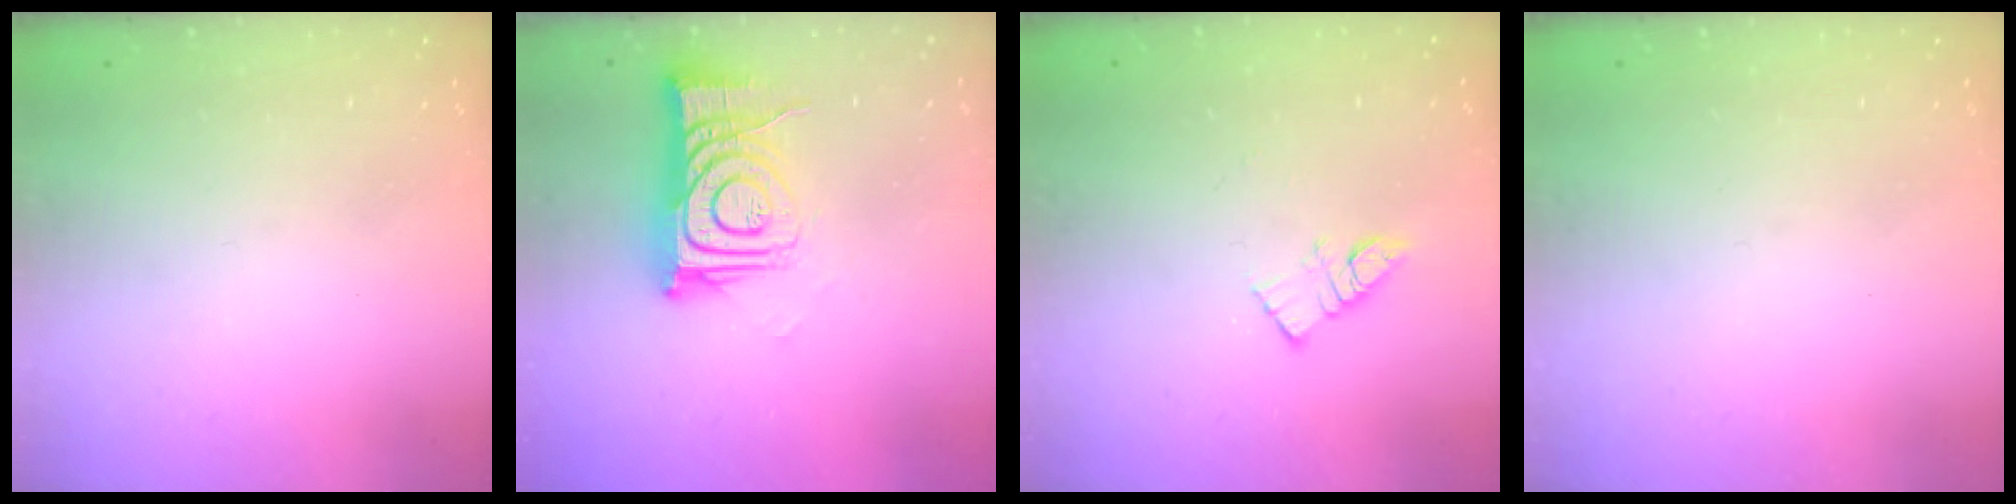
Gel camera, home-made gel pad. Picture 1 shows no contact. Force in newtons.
{"total": 13.3, "press": 13.2, "slide": 1.1}
{"total": 6.7, "press": 6.7, "slide": 0.1}
{"total": 0.0}